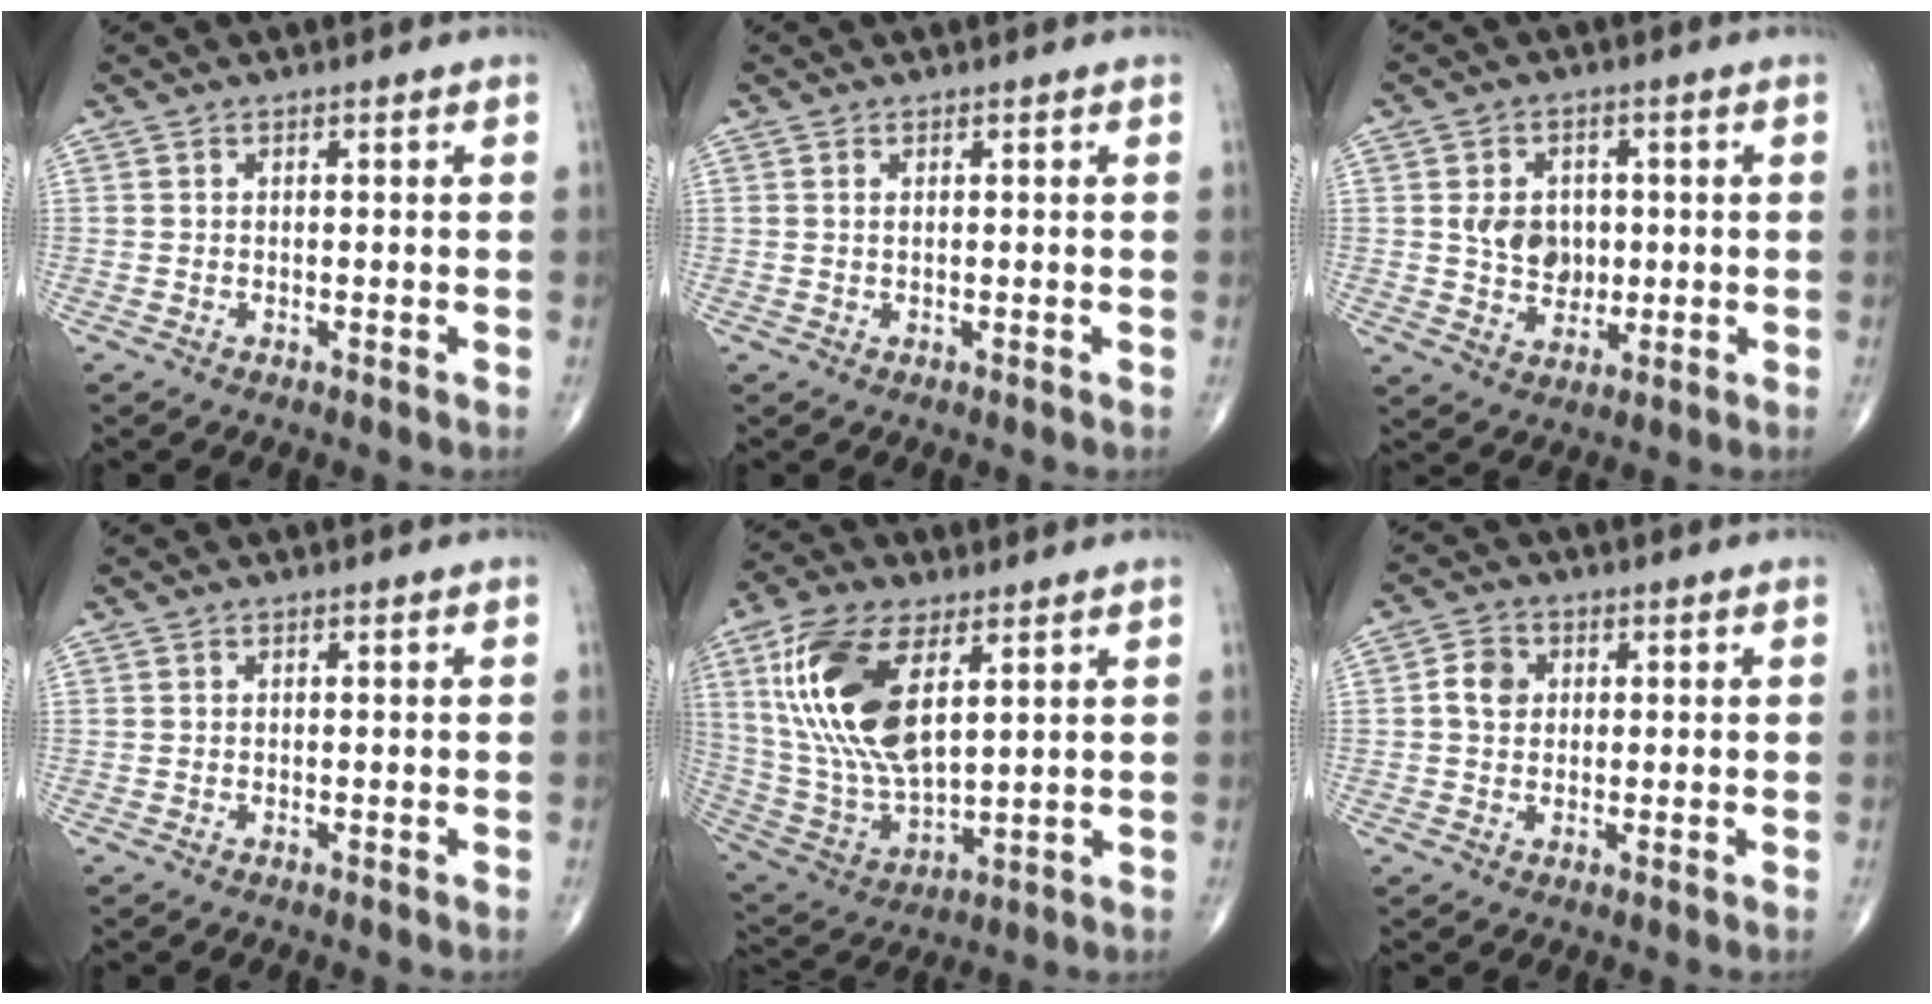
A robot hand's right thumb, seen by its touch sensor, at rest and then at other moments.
{"total": 0.6, "force": [0.2, 0.2, 0.5], "torque": [-0.012, 0.003, 0.004]}
{"total": 7.5, "force": [0.7, 6.0, 4.3], "torque": [-0.044, -0.005, 0.016]}
{"total": 0.0}
{"total": 19.9, "force": [6.7, 9.5, 16.1], "torque": [-0.324, -0.023, 0.131]}
{"total": 4.2, "force": [0.6, 3.5, 2.2], "torque": [-0.030, 0.006, 0.005]}